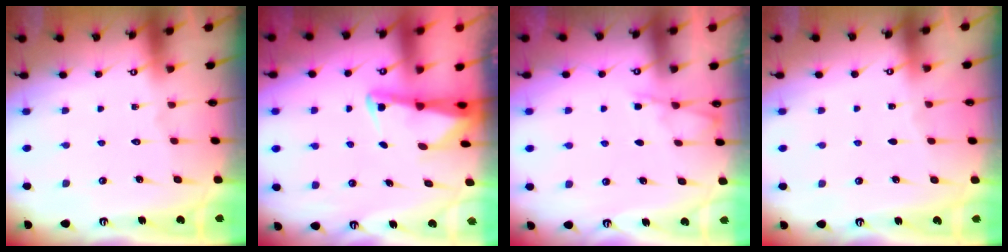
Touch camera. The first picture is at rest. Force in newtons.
{"total": 2.4, "press": 2.4, "slide": 0.3}
{"total": 3.5, "press": 3.5, "slide": 0.7}
{"total": 2.4, "press": 2.4, "slide": 0.3}